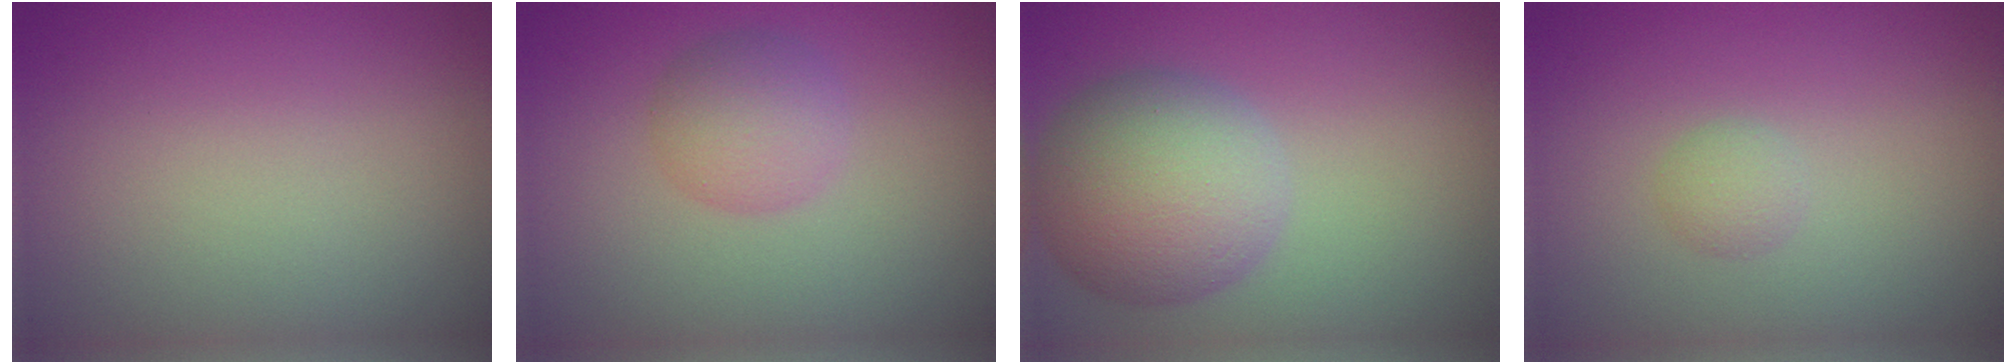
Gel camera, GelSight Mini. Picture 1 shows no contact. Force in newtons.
{"total": 3.0, "press": 3.0, "slide": 0.1}
{"total": 7.7, "press": 7.7, "slide": 0.3}
{"total": 1.1, "press": 1.1, "slide": 0.0}